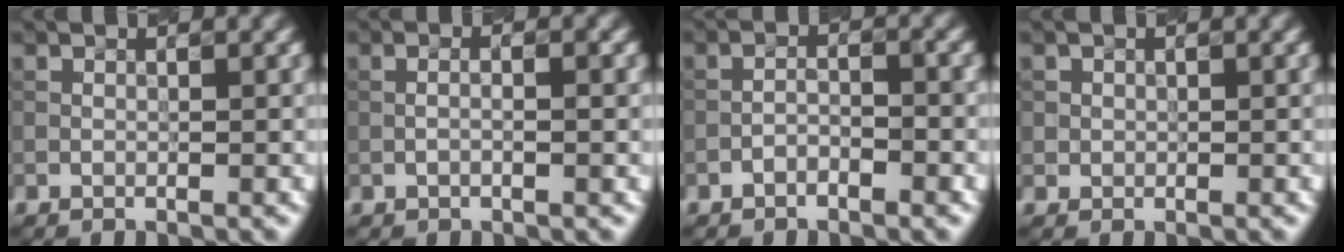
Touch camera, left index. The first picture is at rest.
{"total": 1.3, "force": [-0.1, 0.3, 1.3], "torque": [-0.008, 0.002, -0.007]}
{"total": 1.6, "force": [-1.4, 0.2, 0.8], "torque": [-0.025, 0.011, -0.019]}
{"total": 0.7, "force": [0.1, 0.4, -0.6], "torque": [0.009, 0.002, 0.010]}